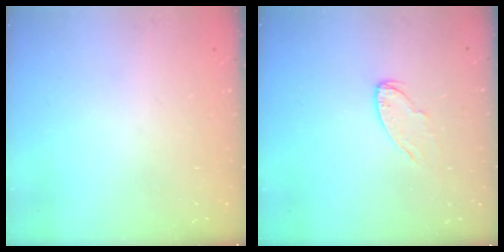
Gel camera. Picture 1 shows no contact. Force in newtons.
{"total": 6.7, "press": 6.7, "slide": 0.2}